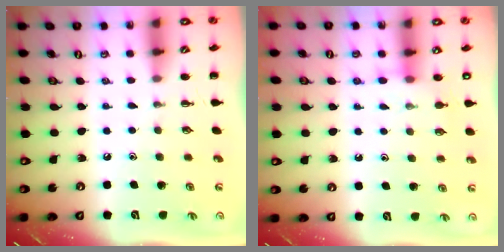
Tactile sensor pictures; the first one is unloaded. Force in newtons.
{"total": 7.5, "press": 7.4, "slide": 1.1}